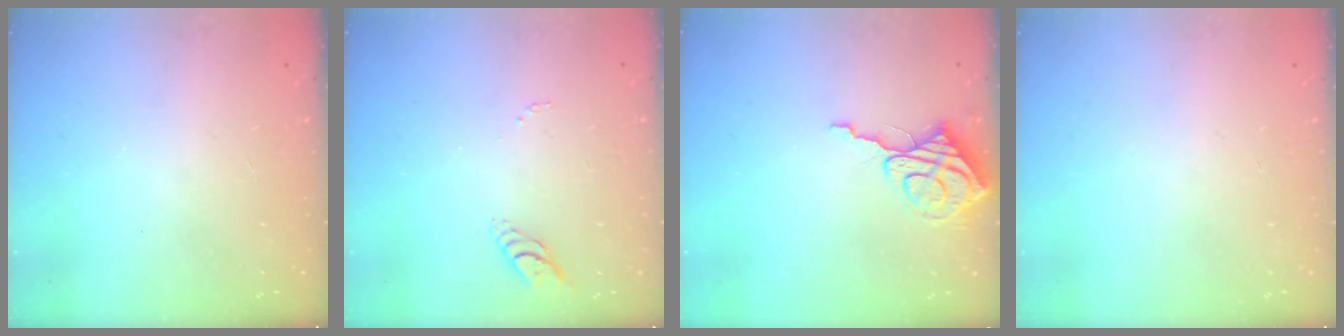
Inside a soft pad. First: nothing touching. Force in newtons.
{"total": 4.8, "press": 4.8, "slide": 0.5}
{"total": 11.4, "press": 11.3, "slide": 1.1}
{"total": 0.0}